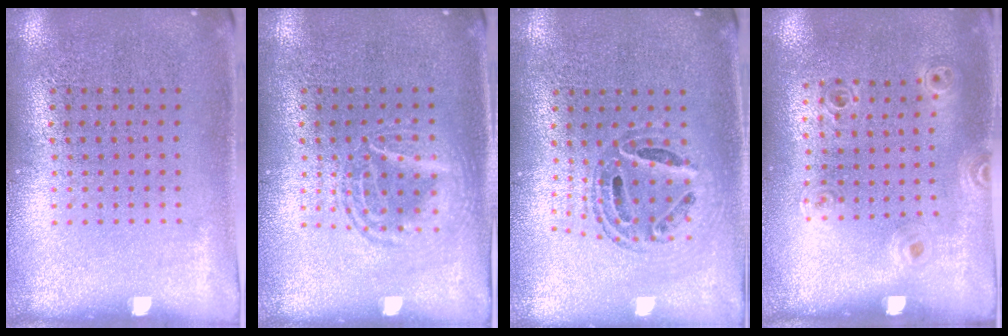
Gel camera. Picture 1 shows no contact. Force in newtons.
{"total": 1.4, "press": 1.4, "slide": 0.1}
{"total": 0.8, "press": 0.8, "slide": 0.1}
{"total": 0.9, "press": 0.9, "slide": 0.2}